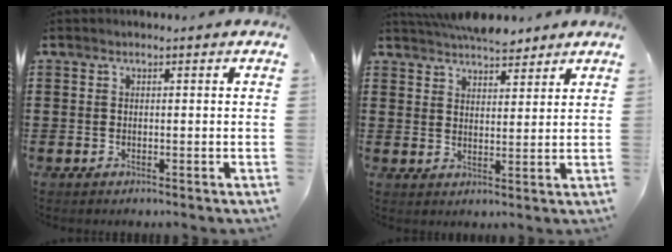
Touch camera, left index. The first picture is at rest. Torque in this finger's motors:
{"motor_torque": [0.28, -0.50, -0.02, 0.01]}